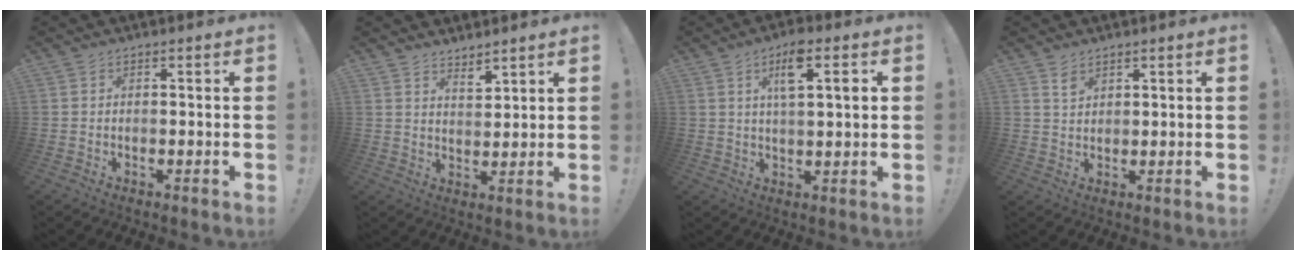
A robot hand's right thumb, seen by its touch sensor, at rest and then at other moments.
{"total": 4.4, "force": [4.0, 1.3, 1.4], "torque": [-0.011, -0.033, 0.070]}
{"total": 9.0, "force": [3.5, 2.3, 8.0], "torque": [-0.124, 0.002, 0.050]}
{"total": 2.7, "force": [2.0, 1.4, 1.1], "torque": [-0.004, -0.016, 0.034]}